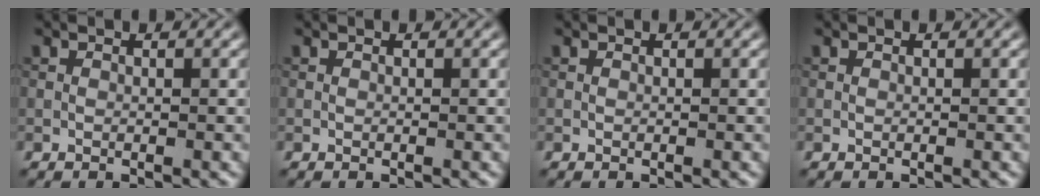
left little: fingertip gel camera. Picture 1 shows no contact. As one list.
[{"total": 0.0}, {"total": 0.0}, {"total": 0.0}]